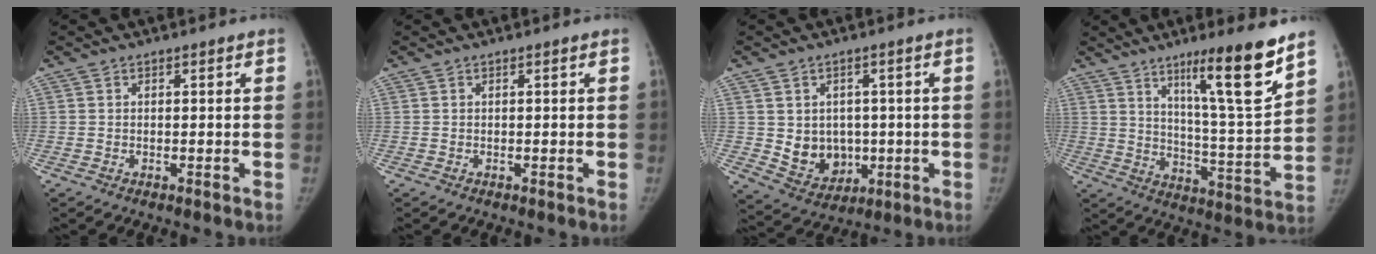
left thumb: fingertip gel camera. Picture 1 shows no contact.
{"total": 0.0}
{"total": 8.8, "force": [-0.3, 7.4, 4.8], "torque": [-0.037, -0.007, 0.019]}
{"total": 16.7, "force": [10.5, 1.3, 12.9], "torque": [-0.183, -0.074, 0.172]}